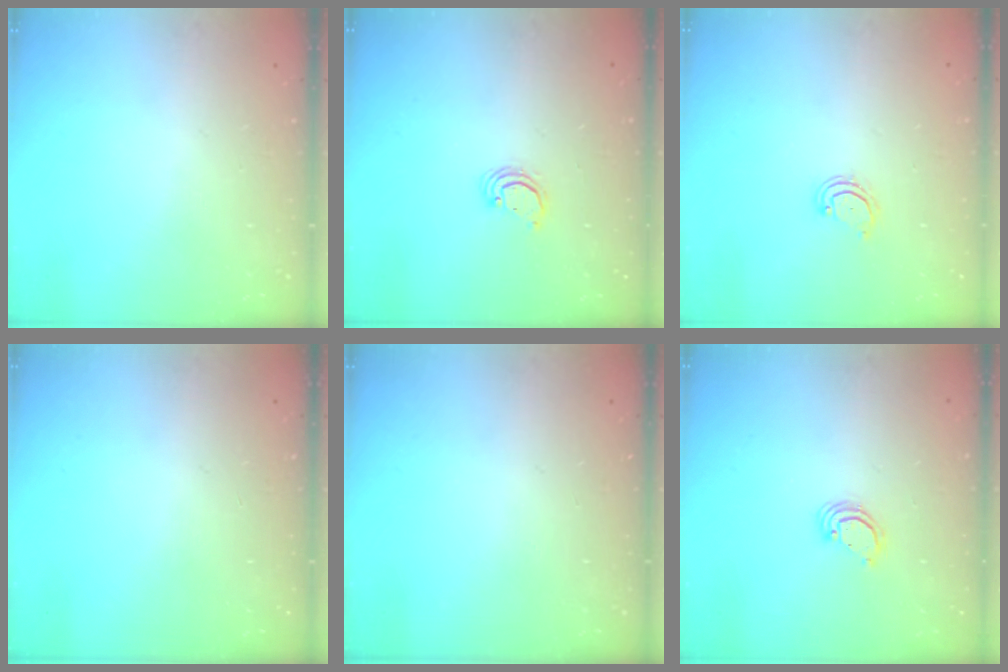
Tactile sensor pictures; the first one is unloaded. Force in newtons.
{"total": 2.7, "press": 2.7, "slide": 0.1}
{"total": 2.8, "press": 2.8, "slide": 0.2}
{"total": 0.0}
{"total": 0.0}
{"total": 3.7, "press": 3.6, "slide": 0.2}